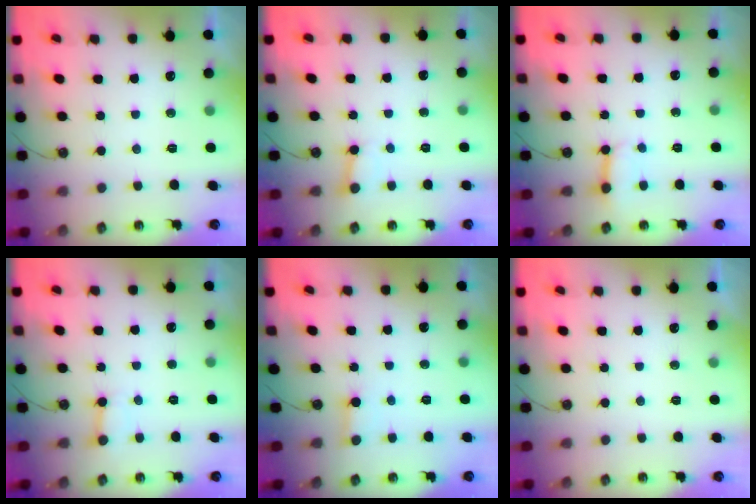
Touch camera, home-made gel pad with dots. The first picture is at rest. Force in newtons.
{"total": 2.3, "press": 2.3, "slide": 0.1}
{"total": 3.0, "press": 2.9, "slide": 0.4}
{"total": 2.6, "press": 2.6, "slide": 0.2}
{"total": 2.1, "press": 2.1, "slide": 0.1}
{"total": 0.0}